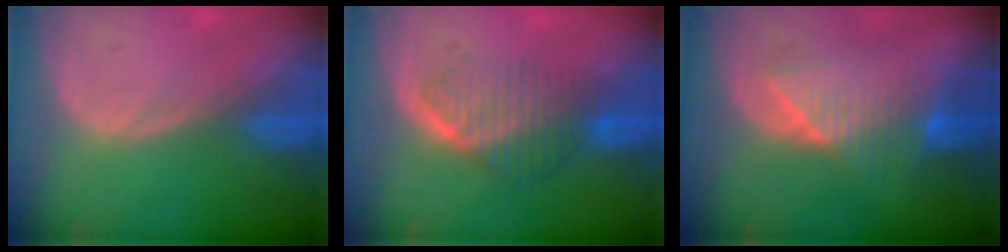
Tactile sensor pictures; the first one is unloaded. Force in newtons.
{"total": 6.7, "press": 6.1, "slide": 2.8}
{"total": 7.3, "press": 7.2, "slide": 1.5}